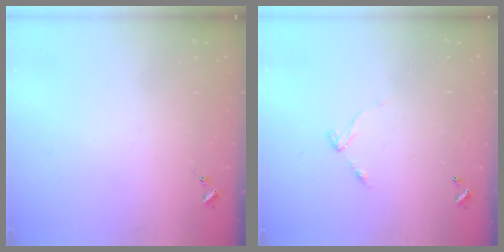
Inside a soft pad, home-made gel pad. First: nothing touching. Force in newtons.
{"total": 5.6, "press": 5.6, "slide": 0.5}